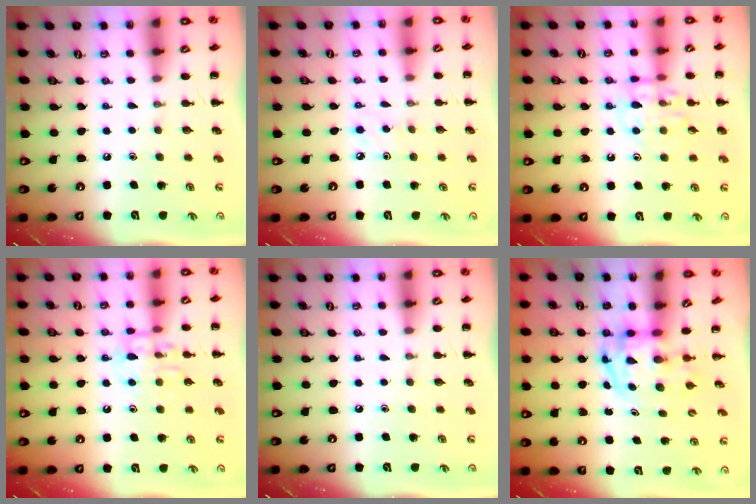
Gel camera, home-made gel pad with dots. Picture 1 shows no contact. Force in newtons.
{"total": 3.5, "press": 3.3, "slide": 1.0}
{"total": 11.2, "press": 11.1, "slide": 0.9}
{"total": 10.9, "press": 10.9, "slide": 0.8}
{"total": 0.0}
{"total": 3.8, "press": 3.8, "slide": 0.6}